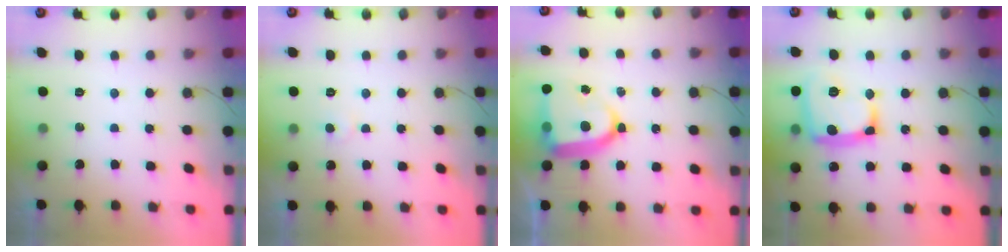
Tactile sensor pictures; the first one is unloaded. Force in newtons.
{"total": 3.7, "press": 3.7, "slide": 0.5}
{"total": 14.6, "press": 14.6, "slide": 1.1}
{"total": 17.8, "press": 17.7, "slide": 1.6}